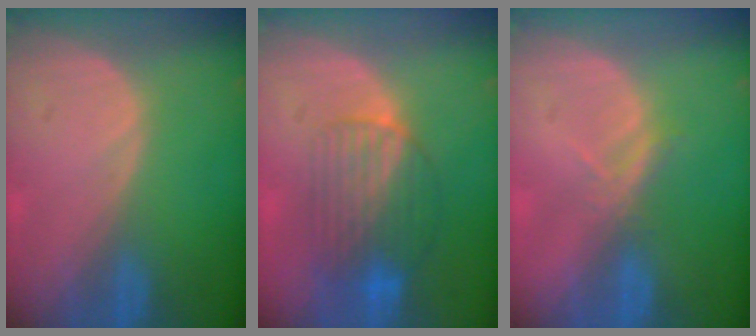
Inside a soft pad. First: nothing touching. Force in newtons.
{"total": 8.0, "press": 7.6, "slide": 2.7}
{"total": 2.1, "press": 1.9, "slide": 0.9}